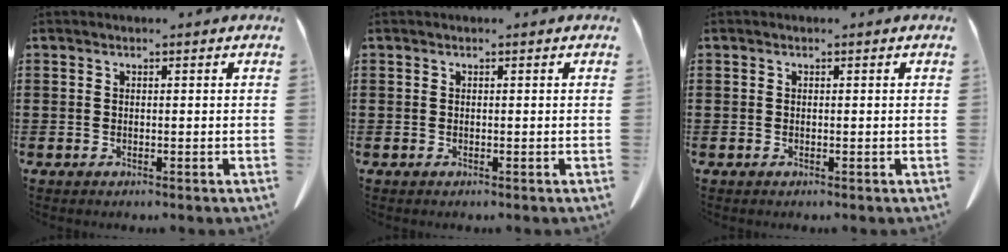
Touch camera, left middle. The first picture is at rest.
{"total": 0.0}
{"total": 0.0}